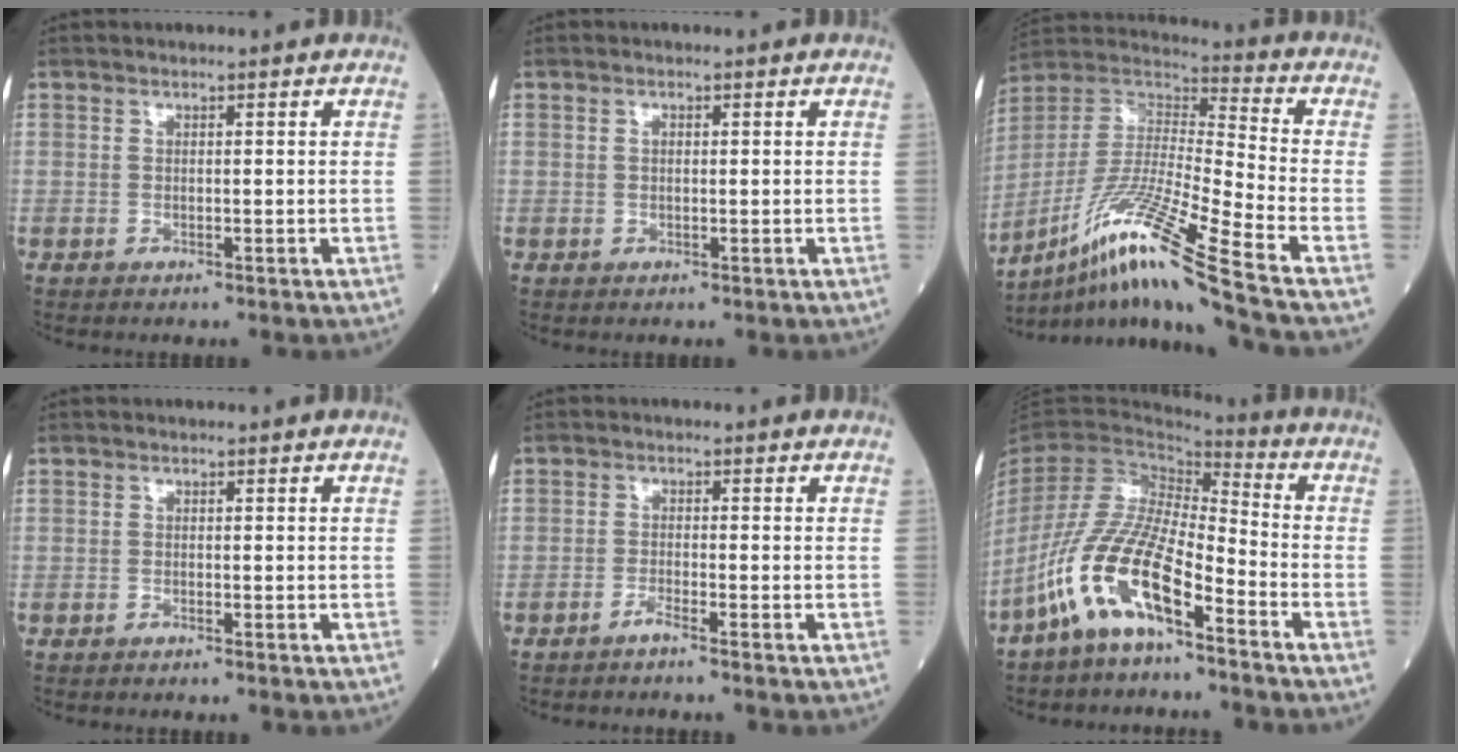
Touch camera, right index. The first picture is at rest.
{"total": 0.7, "force": [0.2, 0.4, 0.6], "torque": [-0.014, 0.001, 0.002]}
{"total": 19.9, "force": [-12.6, -1.5, 15.4], "torque": [-0.327, -0.025, -0.237]}
{"total": 0.0}
{"total": 1.5, "force": [-1.3, -0.4, 0.7], "torque": [-0.015, 0.001, -0.027]}
{"total": 13.2, "force": [-7.9, 2.8, 10.1], "torque": [-0.219, -0.007, -0.156]}